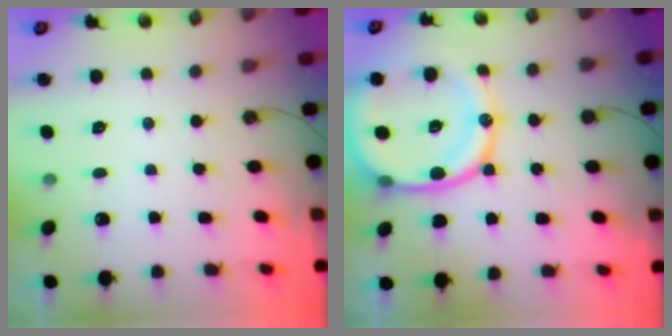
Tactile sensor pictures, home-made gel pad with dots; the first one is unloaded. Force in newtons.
{"total": 18.6, "press": 18.5, "slide": 1.5}